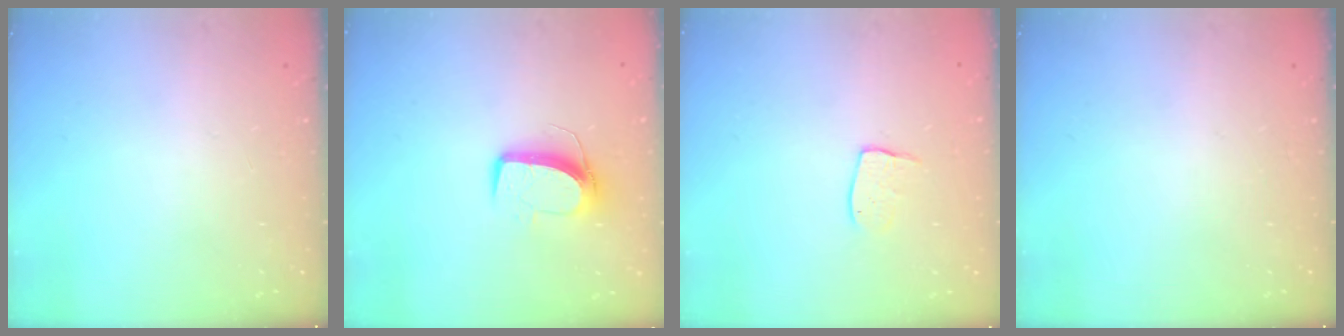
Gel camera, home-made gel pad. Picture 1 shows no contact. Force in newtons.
{"total": 9.9, "press": 9.9, "slide": 0.4}
{"total": 7.0, "press": 7.0, "slide": 0.5}
{"total": 0.0}